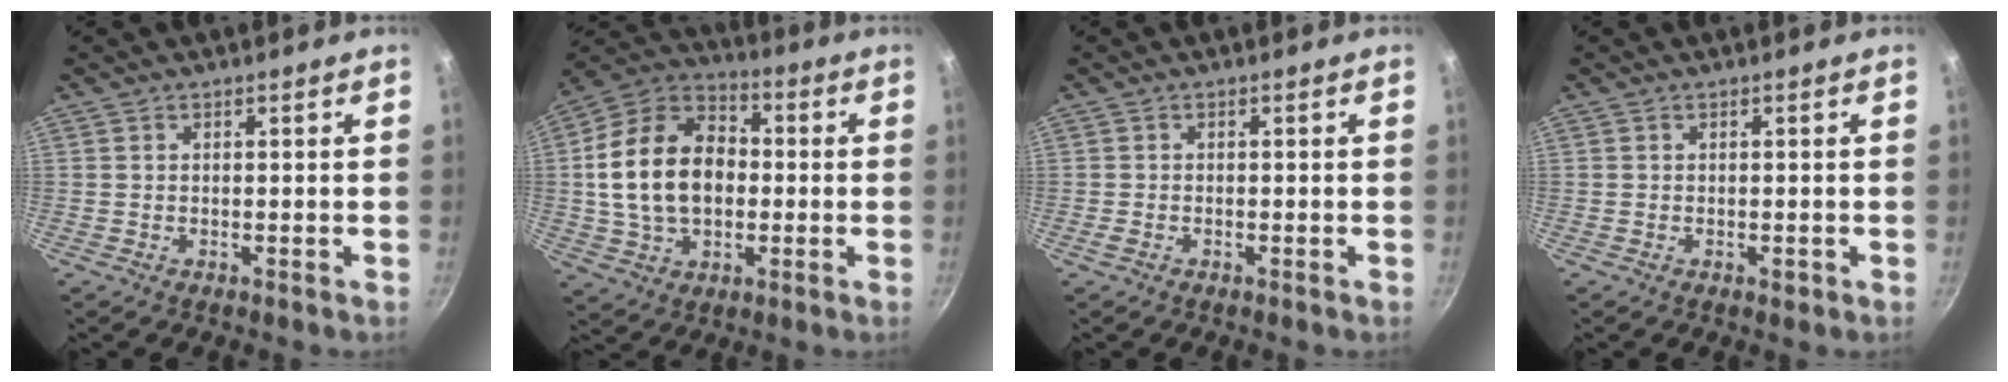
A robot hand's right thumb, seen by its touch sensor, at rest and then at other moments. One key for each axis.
{"total": 18.8, "fx": 0.1, "fy": 13.3, "fz": 13.3, "tx": -0.212, "ty": 0.032, "tz": -0.007}
{"total": 1.0, "fx": -0.6, "fy": 0.5, "fz": 0.6, "tx": -0.018, "ty": 0.003, "tz": -0.014}
{"total": 1.0, "fx": -0.4, "fy": 0.6, "fz": 0.7, "tx": -0.008, "ty": 0.001, "tz": -0.006}